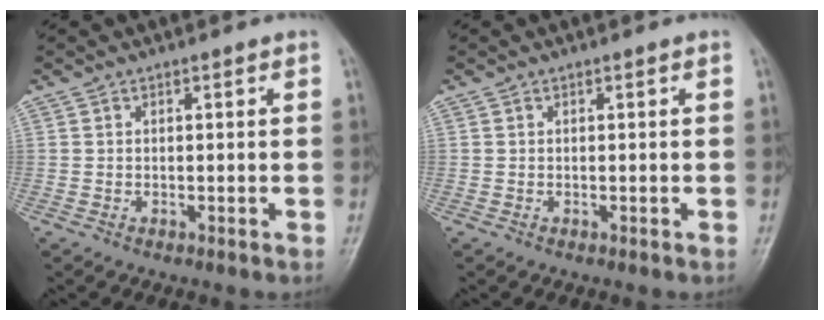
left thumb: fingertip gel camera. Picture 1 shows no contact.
{"total": 0.0}